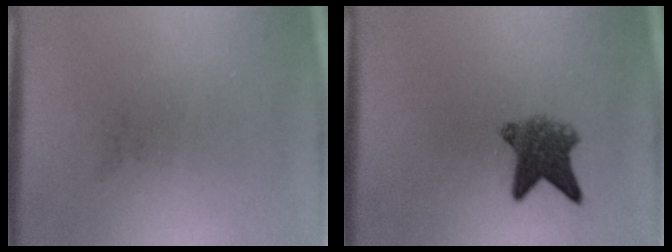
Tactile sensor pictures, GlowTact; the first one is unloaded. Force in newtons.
{"total": 5.6}